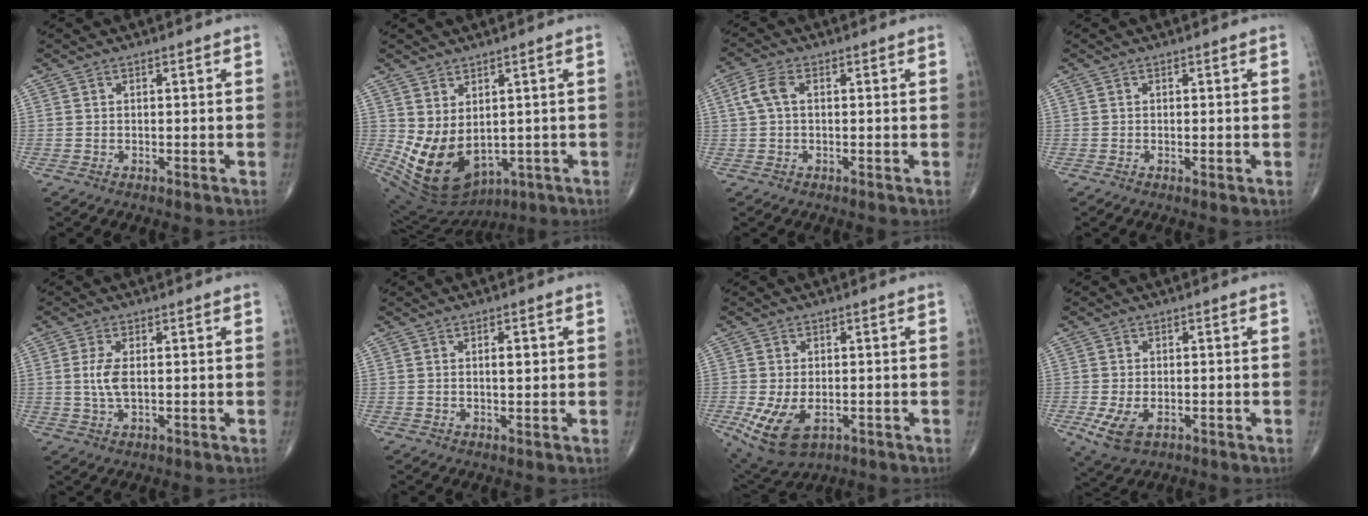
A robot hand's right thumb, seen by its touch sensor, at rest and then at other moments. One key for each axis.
{"total": 12.5, "fx": -0.6, "fy": 8.3, "fz": 9.4, "tx": -0.161, "ty": -0.015, "tz": 0.024}
{"total": 4.2, "fx": 0.7, "fy": 2.3, "fz": 3.4, "tx": -0.082, "ty": 0.013, "tz": 0.010}
{"total": 0.8, "fx": -0.1, "fy": 0.2, "fz": 0.7, "tx": -0.014, "ty": -0.004, "tz": -0.004}
{"total": 4.2, "fx": 0.4, "fy": 1.8, "fz": 3.8, "tx": -0.090, "ty": -0.003, "tz": 0.010}
{"total": 2.2, "fx": 0.4, "fy": 0.9, "fz": 2.0, "tx": -0.028, "ty": 0.000, "tz": 0.007}
{"total": 9.7, "fx": -3.0, "fy": 5.7, "fz": 7.2, "tx": -0.138, "ty": -0.005, "tz": -0.039}
{"total": 5.8, "fx": -1.9, "fy": 3.5, "fz": 4.3, "tx": -0.086, "ty": -0.005, "tz": -0.026}